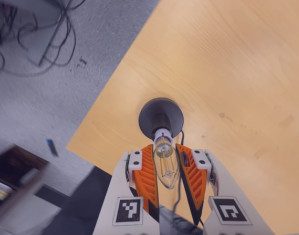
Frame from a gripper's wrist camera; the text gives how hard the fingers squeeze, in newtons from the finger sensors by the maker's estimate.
{"total": 11.3, "left": 10.2, "right": 12.4}